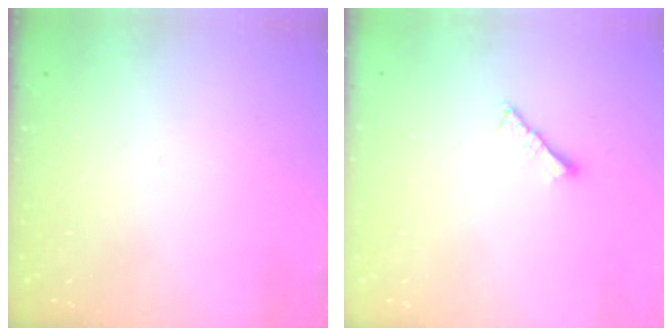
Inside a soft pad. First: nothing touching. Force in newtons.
{"total": 2.8, "press": 2.8, "slide": 0.6}